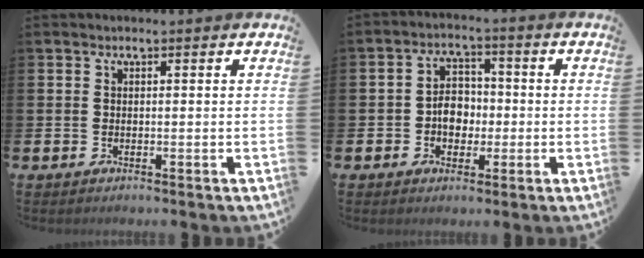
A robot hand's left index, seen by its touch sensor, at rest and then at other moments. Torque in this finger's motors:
{"motor_torque": [0.28, 0.08, 0.15, 0.07]}